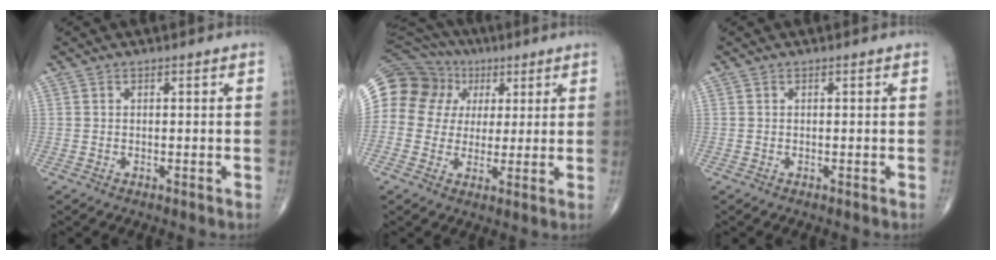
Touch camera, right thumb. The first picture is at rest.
{"total": 21.8, "force": [6.5, 19.0, 8.5], "torque": [-0.201, 0.069, 0.127]}
{"total": 0.0}